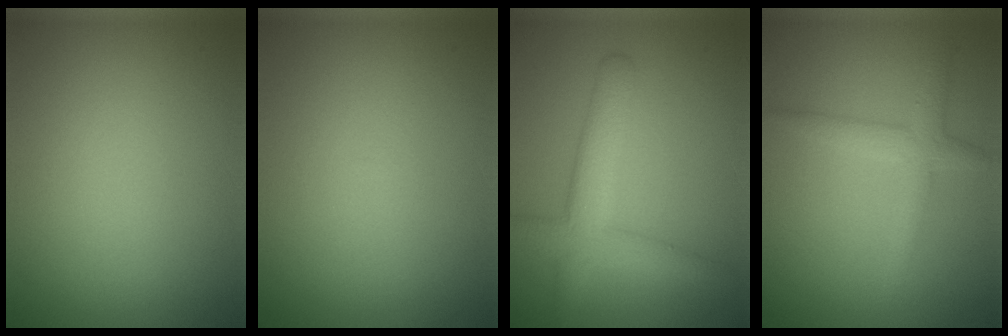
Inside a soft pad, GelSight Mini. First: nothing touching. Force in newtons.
{"total": 0.0}
{"total": 4.3, "press": 4.3, "slide": 0.2}
{"total": 2.5, "press": 2.5, "slide": 0.1}